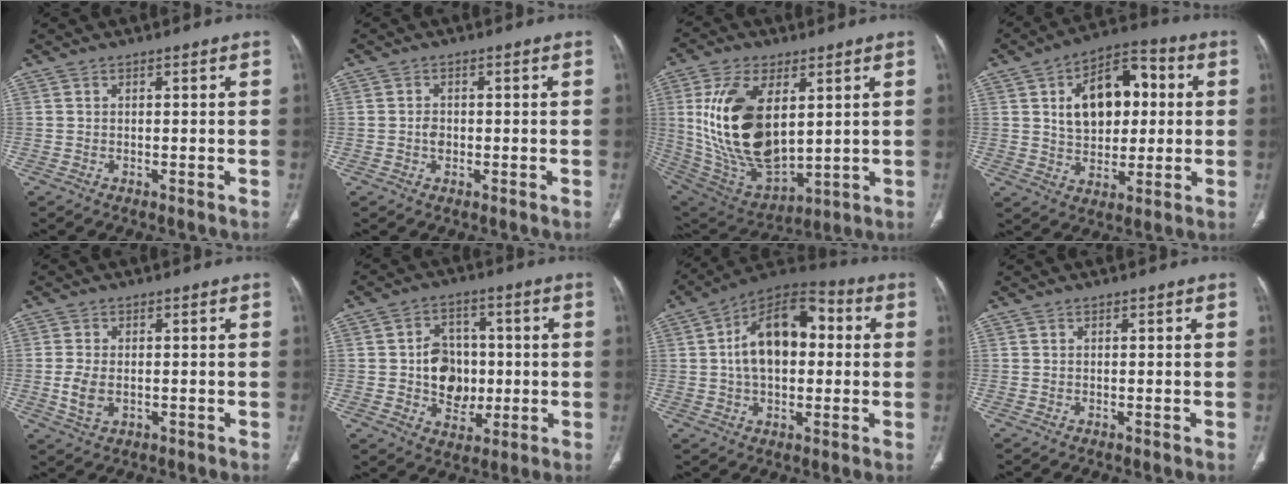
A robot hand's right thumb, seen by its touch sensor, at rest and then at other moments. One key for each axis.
{"total": 2.0, "fx": -0.3, "fy": 1.5, "fz": 1.2, "tx": -0.017, "ty": 0.004, "tz": -0.006}
{"total": 22.1, "fx": 4.4, "fy": 11.9, "fz": 18.1, "tx": -0.340, "ty": -0.026, "tz": 0.101}
{"total": 15.7, "fx": 3.0, "fy": 9.9, "fz": 11.8, "tx": -0.146, "ty": 0.015, "tz": 0.045}
{"total": 4.7, "fx": -0.7, "fy": 3.0, "fz": 3.6, "tx": -0.080, "ty": -0.005, "tz": -0.009}
{"total": 10.5, "fx": -0.3, "fy": 8.5, "fz": 6.1, "tx": -0.053, "ty": 0.010, "tz": 0.003}
{"total": 16.6, "fx": 2.0, "fy": 9.8, "fz": 13.2, "tx": -0.198, "ty": 0.033, "tz": 0.023}
{"total": 0.0}